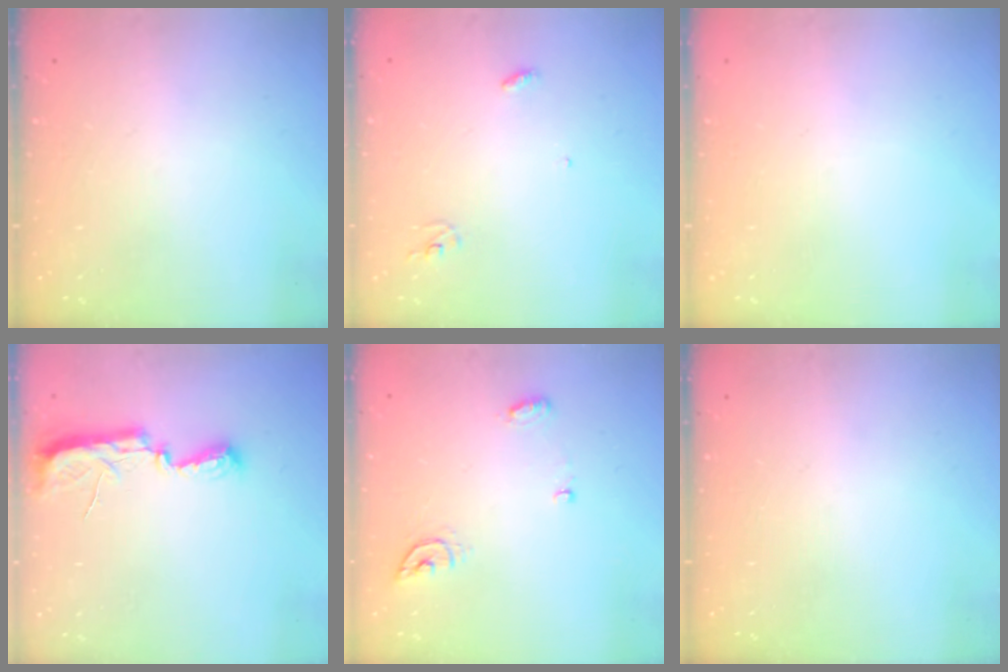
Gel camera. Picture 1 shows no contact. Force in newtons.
{"total": 2.9, "press": 2.9, "slide": 0.2}
{"total": 0.0}
{"total": 7.9, "press": 7.8, "slide": 0.8}
{"total": 5.5, "press": 5.5, "slide": 0.5}
{"total": 0.0}